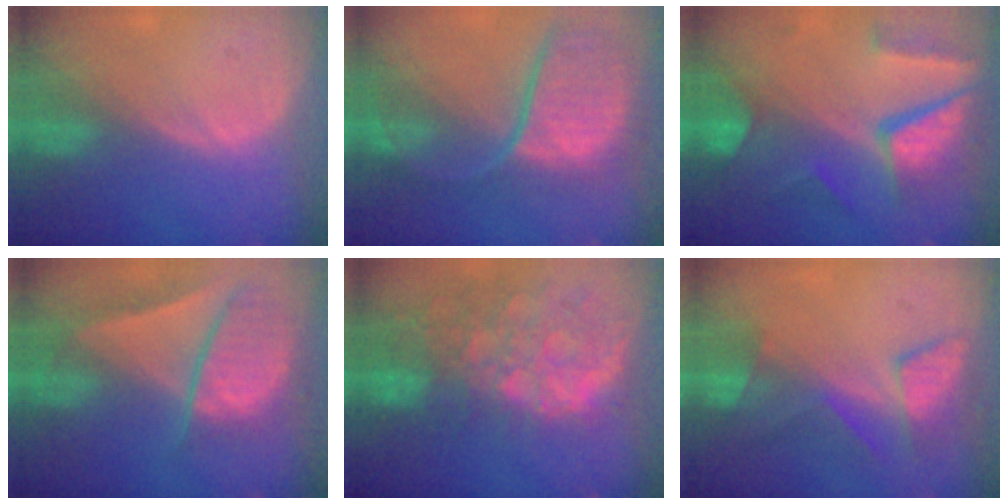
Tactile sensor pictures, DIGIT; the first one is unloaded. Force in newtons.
{"total": 11.9, "press": 9.9, "slide": 6.6}
{"total": 10.4, "press": 8.8, "slide": 5.5}
{"total": 9.5, "press": 8.2, "slide": 4.8}
{"total": 13.5, "press": 11.0, "slide": 7.8}
{"total": 7.3, "press": 6.9, "slide": 2.5}